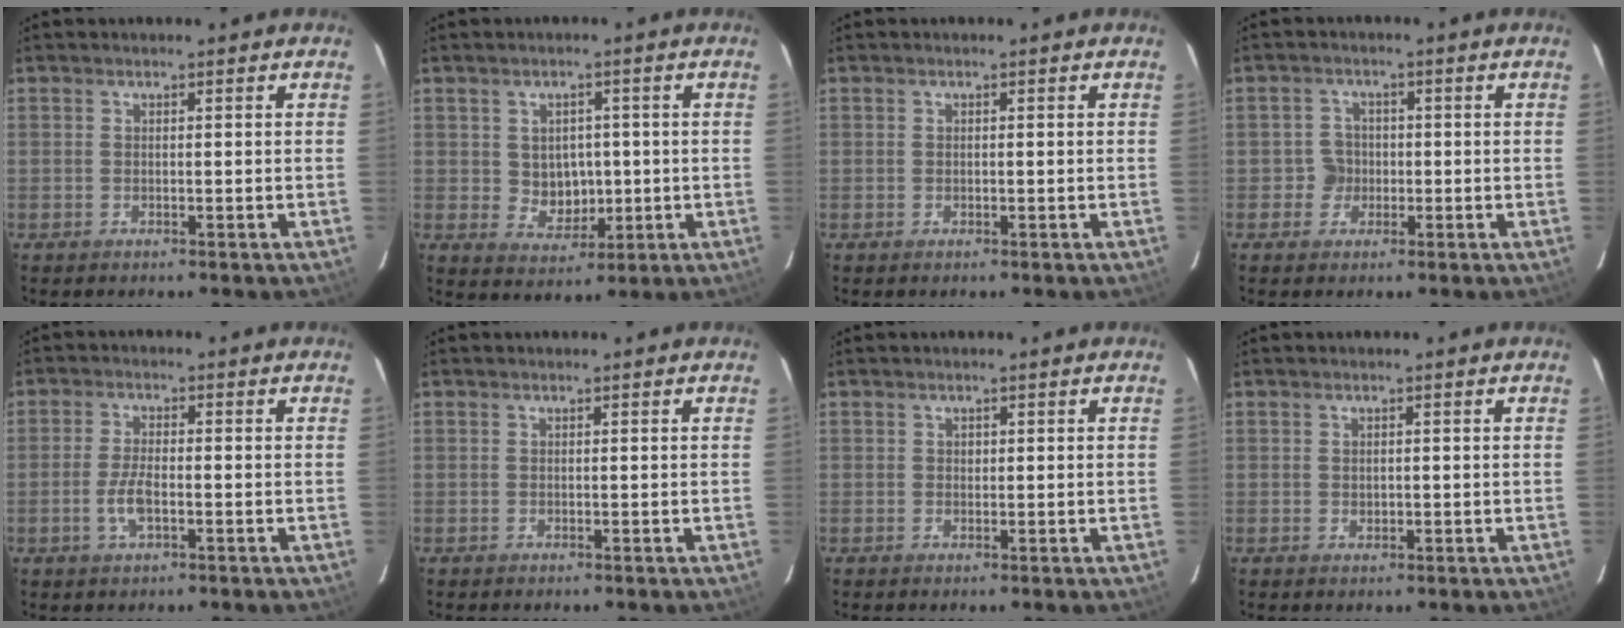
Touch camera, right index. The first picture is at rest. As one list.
[{"total": 5.7, "force": [0.1, 5.1, 2.7], "torque": [-0.049, 0.006, 0.016]}, {"total": 0.0}, {"total": 3.2, "force": [-0.8, 3.2, 0.1], "torque": [0.004, 0.012, -0.014]}, {"total": 4.4, "force": [-1.6, 1.5, 3.8], "torque": [-0.081, -0.002, -0.030]}, {"total": 0.0}, {"total": 0.5, "force": [0.2, 0.5, 0.1], "torque": [0.002, 0.002, 0.004]}, {"total": 0.8, "force": [0.1, 0.7, 0.4], "torque": [-0.004, 0.002, 0.003]}]